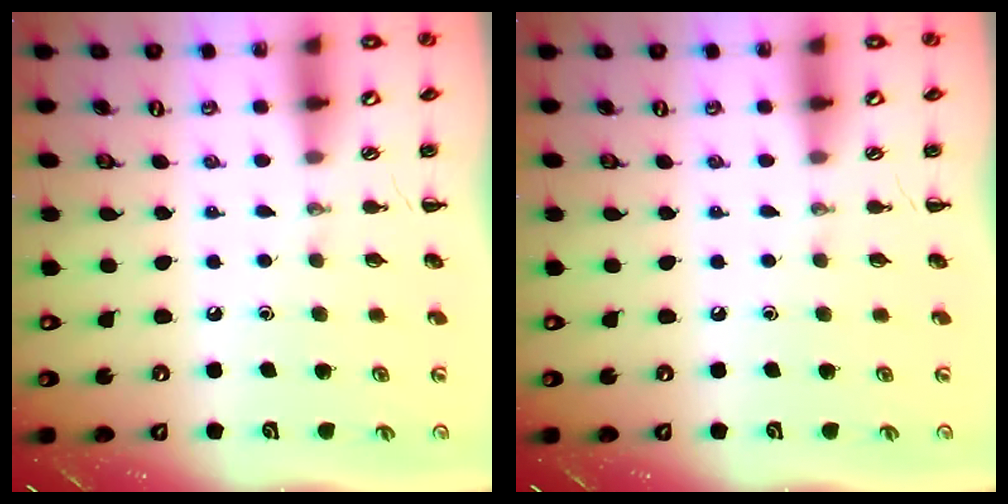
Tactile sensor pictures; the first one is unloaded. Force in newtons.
{"total": 0.0}